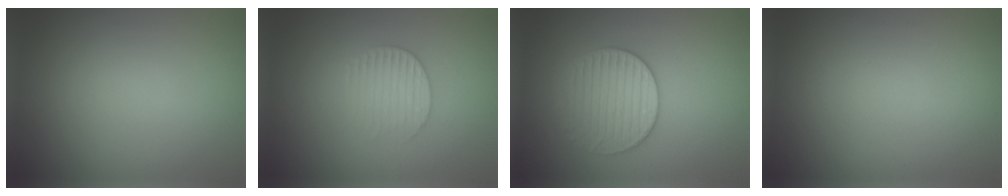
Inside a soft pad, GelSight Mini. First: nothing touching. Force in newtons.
{"total": 2.2, "press": 2.1, "slide": 0.5}
{"total": 3.2, "press": 3.2, "slide": 0.3}
{"total": 0.0}